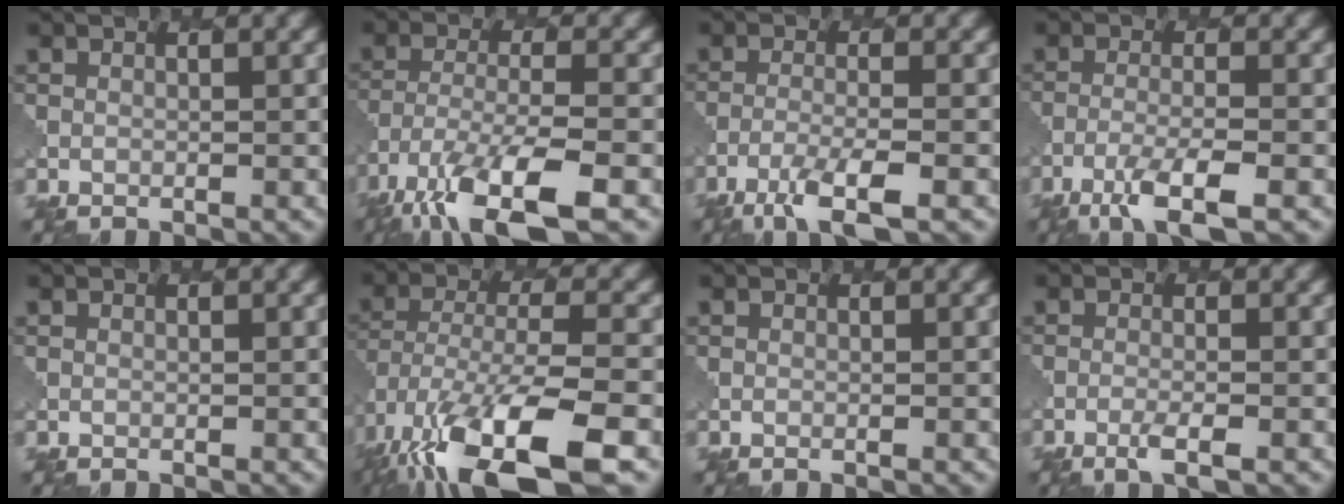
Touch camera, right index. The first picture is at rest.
{"total": 10.1, "force": [-6.3, 3.3, 7.1], "torque": [-0.146, -0.021, -0.117]}
{"total": 4.5, "force": [-2.9, 0.8, 3.3], "torque": [-0.062, -0.006, -0.059]}
{"total": 4.5, "force": [-2.8, 0.8, 3.4], "torque": [-0.066, -0.006, -0.057]}
{"total": 0.0}
{"total": 14.5, "force": [-8.6, 5.6, 10.3], "torque": [-0.234, -0.038, -0.127]}
{"total": 0.0}
{"total": 1.9, "force": [-1.0, 0.3, 1.6], "torque": [-0.030, 0.000, -0.024]}